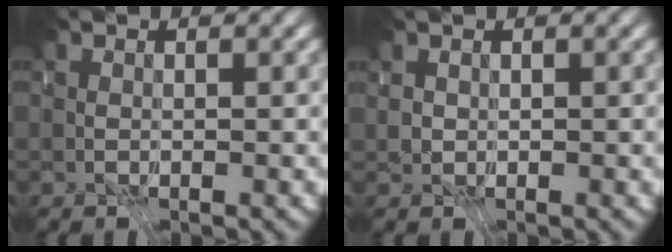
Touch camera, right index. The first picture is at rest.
{"total": 0.9, "force": [-0.1, -0.5, -0.7], "torque": [0.005, -0.001, 0.018]}